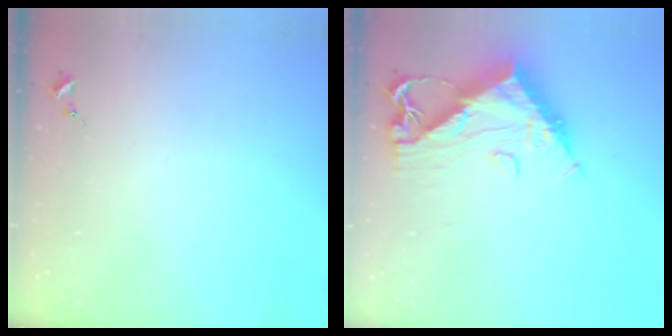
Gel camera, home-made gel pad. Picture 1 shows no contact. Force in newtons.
{"total": 13.6, "press": 13.6, "slide": 1.1}